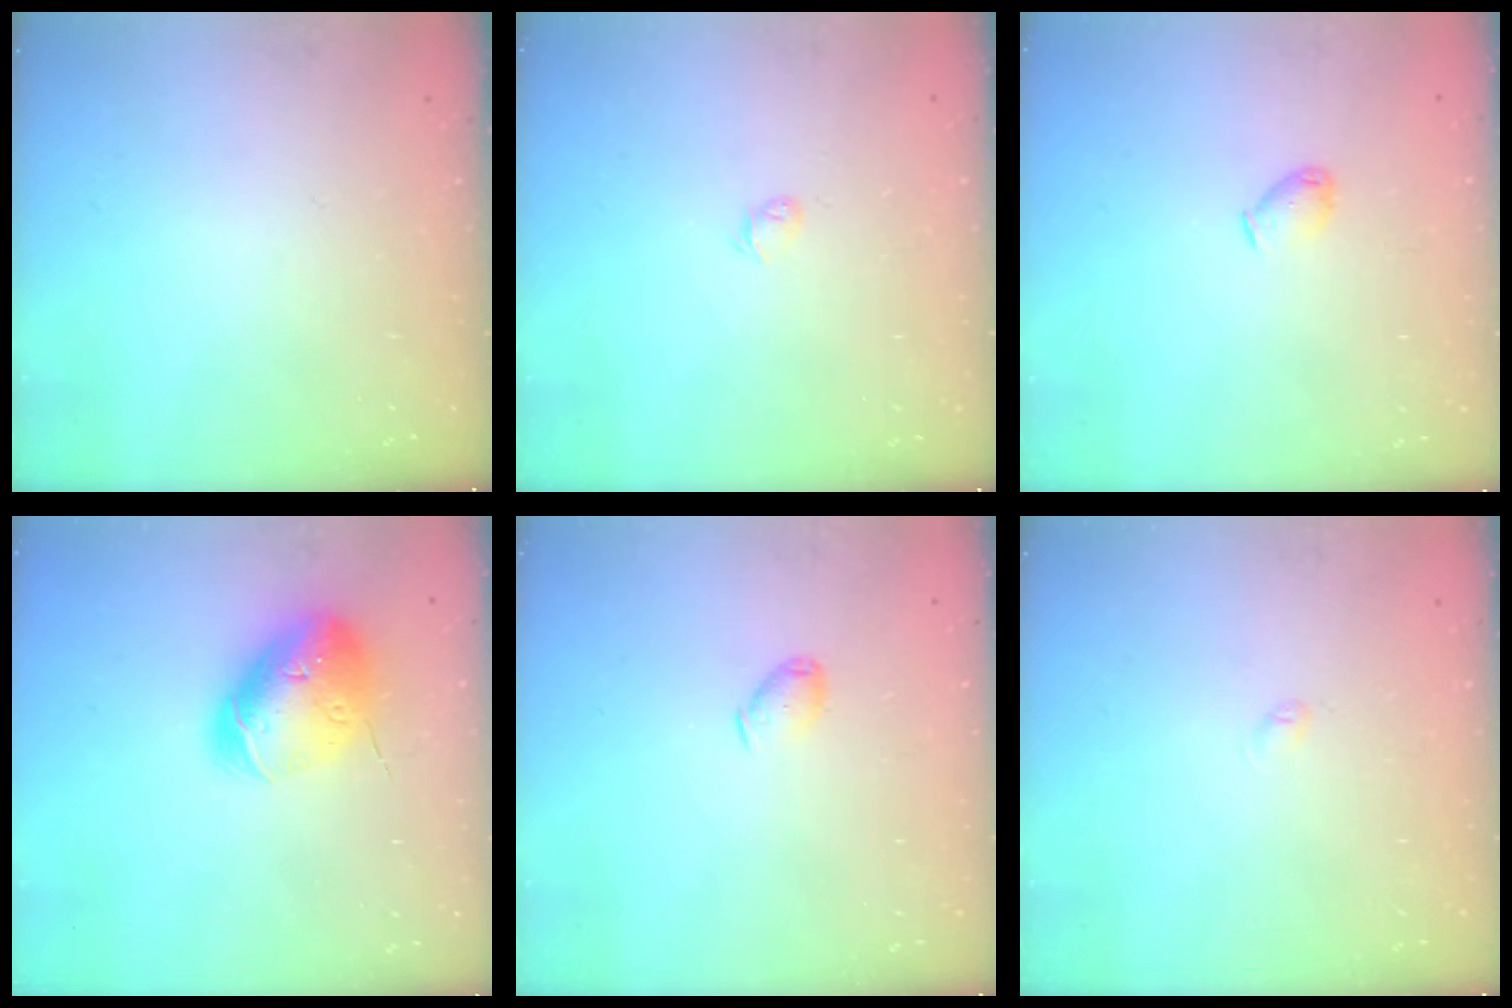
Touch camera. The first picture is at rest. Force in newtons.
{"total": 2.6, "press": 2.5, "slide": 0.6}
{"total": 4.1, "press": 4.1, "slide": 0.7}
{"total": 18.5, "press": 18.3, "slide": 2.7}
{"total": 6.0, "press": 6.0, "slide": 0.8}
{"total": 2.3, "press": 2.3, "slide": 0.3}